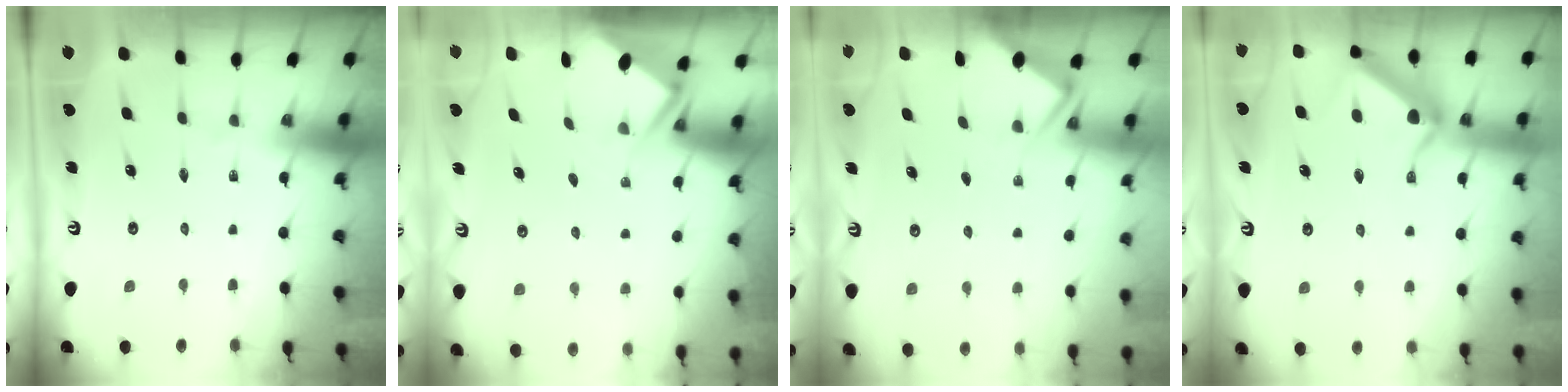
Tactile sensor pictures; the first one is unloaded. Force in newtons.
{"total": 3.0, "press": 2.9, "slide": 0.4}
{"total": 4.0, "press": 4.0, "slide": 0.3}
{"total": 11.8, "press": 11.7, "slide": 0.3}